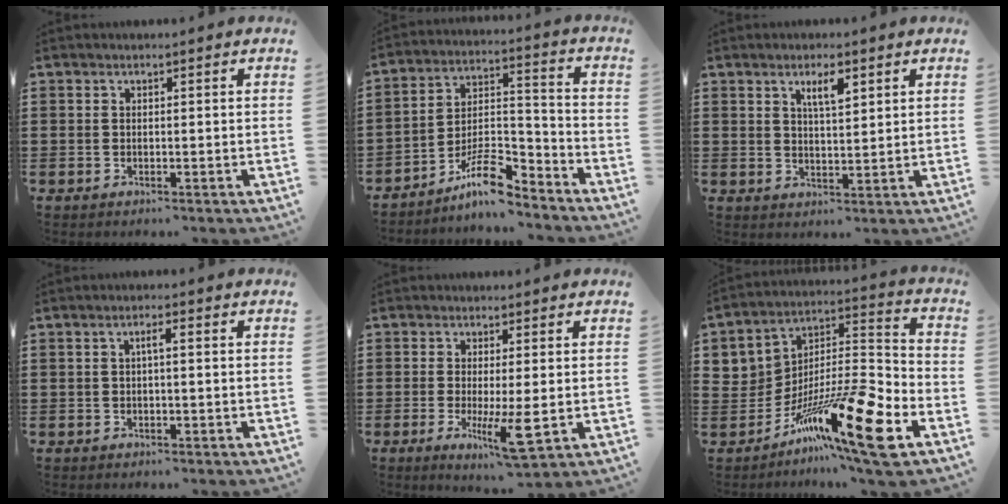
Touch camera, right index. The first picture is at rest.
{"total": 9.9, "force": [-7.7, 3.2, 5.3], "torque": [-0.090, 0.027, -0.143]}
{"total": 3.7, "force": [2.1, 1.0, 2.9], "torque": [-0.055, 0.001, 0.034]}
{"total": 1.7, "force": [0.0, 0.2, 1.7], "torque": [-0.033, 0.003, -0.002]}
{"total": 6.7, "force": [-1.4, 1.1, 6.5], "torque": [-0.121, -0.021, -0.019]}
{"total": 16.6, "force": [-9.3, 3.7, 13.2], "torque": [-0.234, 0.023, -0.155]}